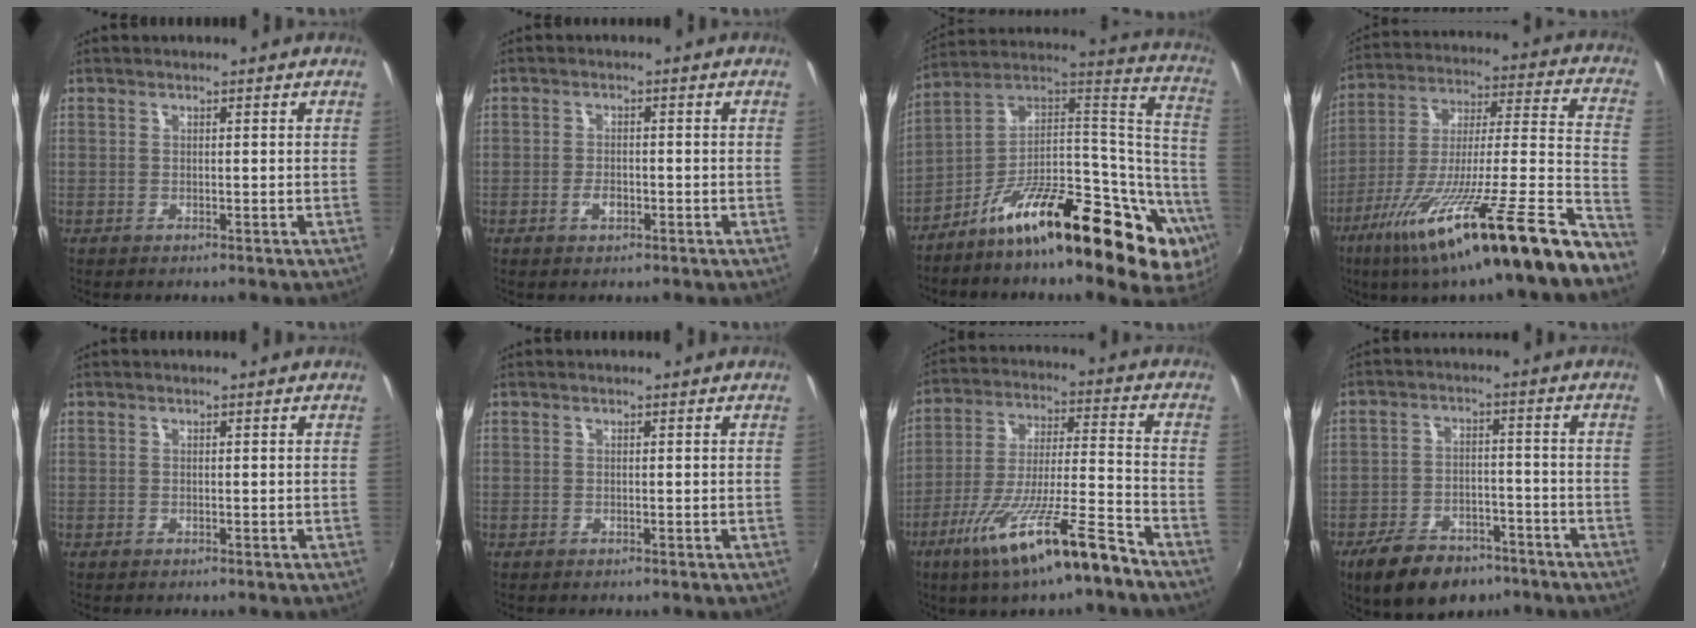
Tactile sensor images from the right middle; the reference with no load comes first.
{"total": 2.3, "force": [-1.0, 1.3, 1.6], "torque": [-0.030, 0.001, -0.018]}
{"total": 26.8, "force": [-13.8, 8.4, 21.4], "torque": [-0.263, 0.018, -0.226]}
{"total": 27.2, "force": [-18.5, -0.2, 20.0], "torque": [-0.308, -0.057, -0.300]}
{"total": 0.0}
{"total": 0.0}
{"total": 16.8, "force": [-11.2, 1.0, 12.5], "torque": [-0.247, -0.028, -0.195]}
{"total": 12.5, "force": [-8.5, 6.5, 6.4], "torque": [-0.142, -0.004, -0.129]}